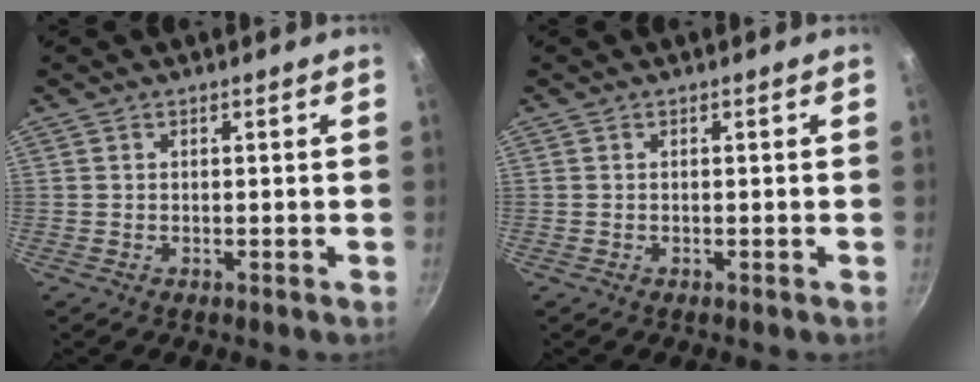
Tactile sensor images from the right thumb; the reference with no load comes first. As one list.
[{"total": 0.0}]